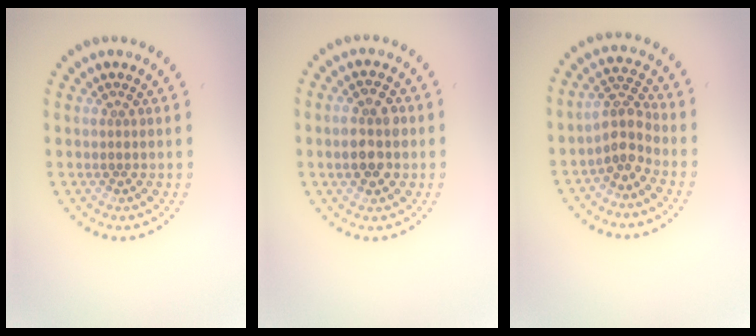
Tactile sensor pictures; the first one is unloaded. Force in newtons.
{"total": 3.6, "press": 3.6, "slide": 0.1}
{"total": 2.9, "press": 2.3, "slide": 1.8}